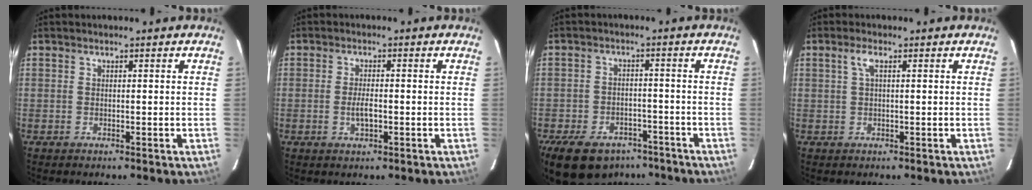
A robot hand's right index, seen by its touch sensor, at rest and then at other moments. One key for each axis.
{"total": 2.8, "fx": -0.8, "fy": 1.0, "fz": 2.5, "tx": -0.049, "ty": -0.004, "tz": -0.012}
{"total": 17.1, "fx": -11.9, "fy": 9.5, "fz": 7.8, "tx": -0.184, "ty": -0.007, "tz": -0.169}
{"total": 2.0, "fx": 0.7, "fy": 0.3, "fz": 1.9, "tx": -0.039, "ty": 0.006, "tz": 0.012}